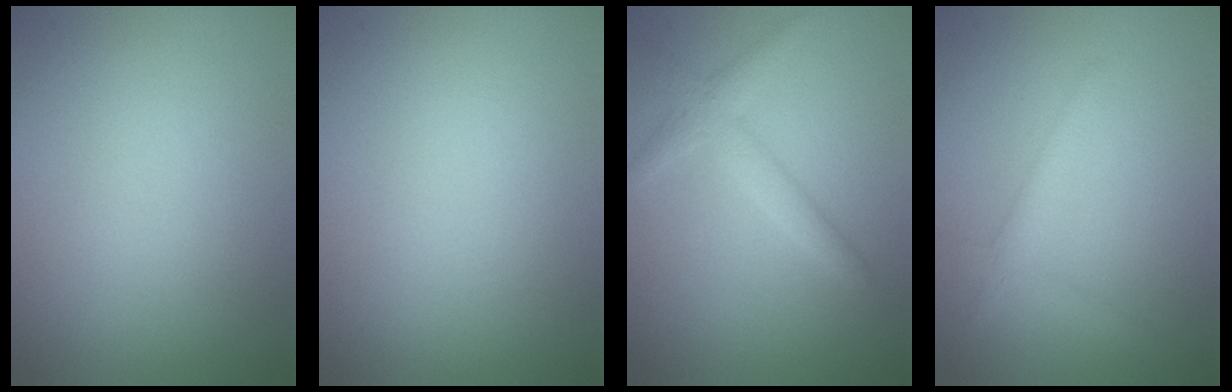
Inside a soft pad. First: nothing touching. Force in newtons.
{"total": 0.0}
{"total": 2.3, "press": 2.3, "slide": 0.1}
{"total": 1.6, "press": 1.6, "slide": 0.1}